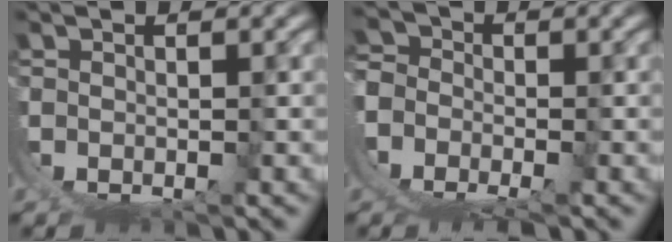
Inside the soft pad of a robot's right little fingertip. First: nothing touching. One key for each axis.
{"total": 7.8, "fx": -2.5, "fy": 6.5, "fz": 3.6, "tx": -0.070, "ty": -0.027, "tz": -0.047}